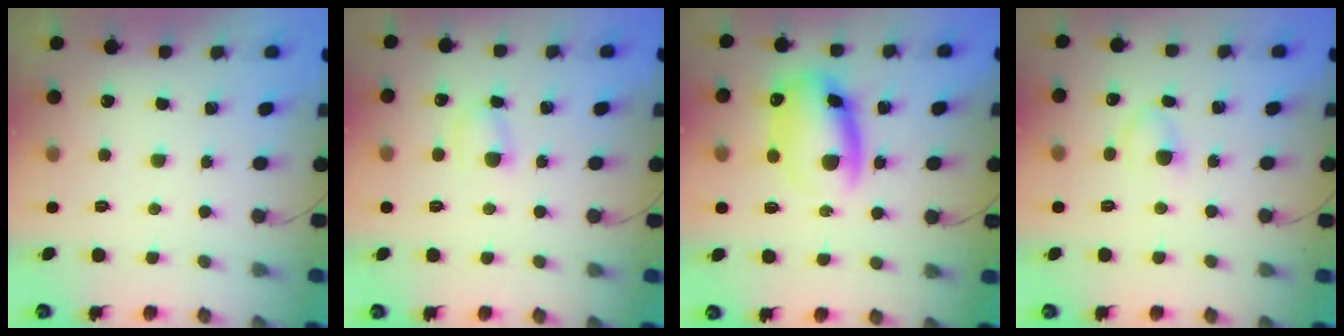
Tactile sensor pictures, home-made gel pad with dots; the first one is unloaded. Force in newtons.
{"total": 4.2, "press": 4.0, "slide": 1.1}
{"total": 11.9, "press": 11.7, "slide": 2.3}
{"total": 2.7, "press": 2.4, "slide": 1.2}